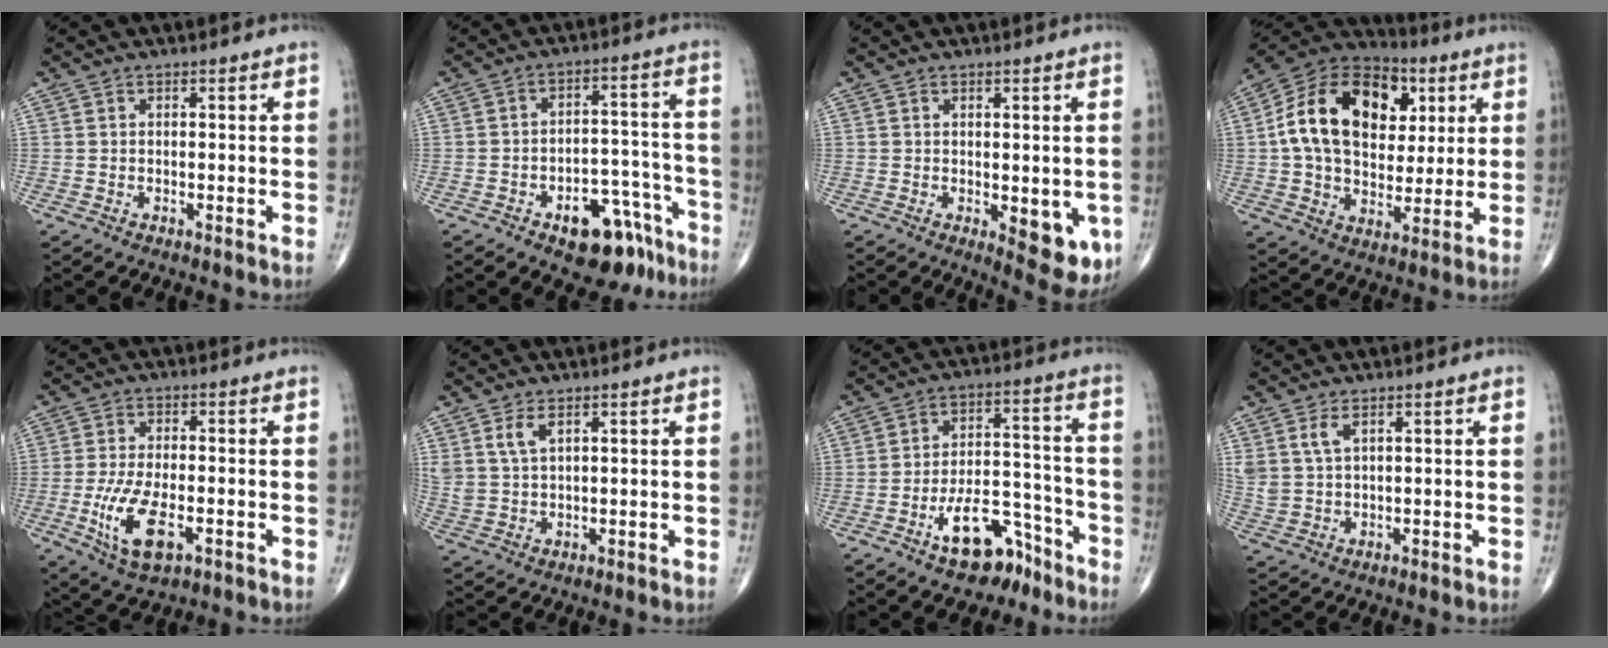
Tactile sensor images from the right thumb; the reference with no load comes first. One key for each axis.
{"total": 12.8, "fx": -7.9, "fy": 6.7, "fz": 7.5, "tx": -0.065, "ty": 0.074, "tz": -0.105}
{"total": 8.7, "fx": -1.9, "fy": 3.8, "fz": 7.5, "tx": -0.073, "ty": -0.017, "tz": -0.016}
{"total": 22.6, "fx": 5.1, "fy": 15.3, "fz": 15.8, "tx": -0.251, "ty": 0.008, "tz": 0.081}
{"total": 10.1, "fx": -3.2, "fy": 4.5, "fz": 8.5, "tx": -0.171, "ty": -0.002, "tz": -0.052}
{"total": 4.4, "fx": 2.4, "fy": 2.1, "fz": 3.1, "tx": -0.066, "ty": -0.008, "tz": 0.057}
{"total": 11.6, "fx": -7.4, "fy": 5.9, "fz": 6.7, "tx": -0.082, "ty": 0.075, "tz": -0.118}
{"total": 4.2, "fx": 2.2, "fy": 1.9, "fz": 3.0, "tx": -0.068, "ty": -0.006, "tz": 0.056}